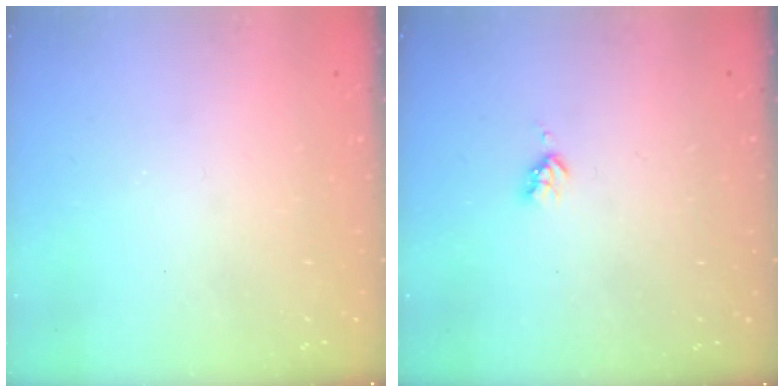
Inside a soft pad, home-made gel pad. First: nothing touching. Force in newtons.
{"total": 2.7, "press": 2.6, "slide": 0.5}